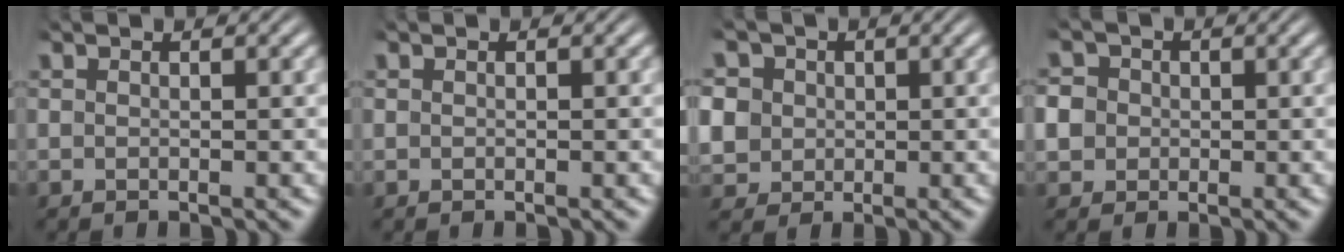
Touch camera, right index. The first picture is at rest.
{"total": 0.0}
{"total": 6.5, "force": [0.5, 5.9, 2.7], "torque": [-0.074, -0.019, 0.013]}
{"total": 4.2, "force": [0.0, 3.9, 1.6], "torque": [-0.047, -0.011, 0.001]}